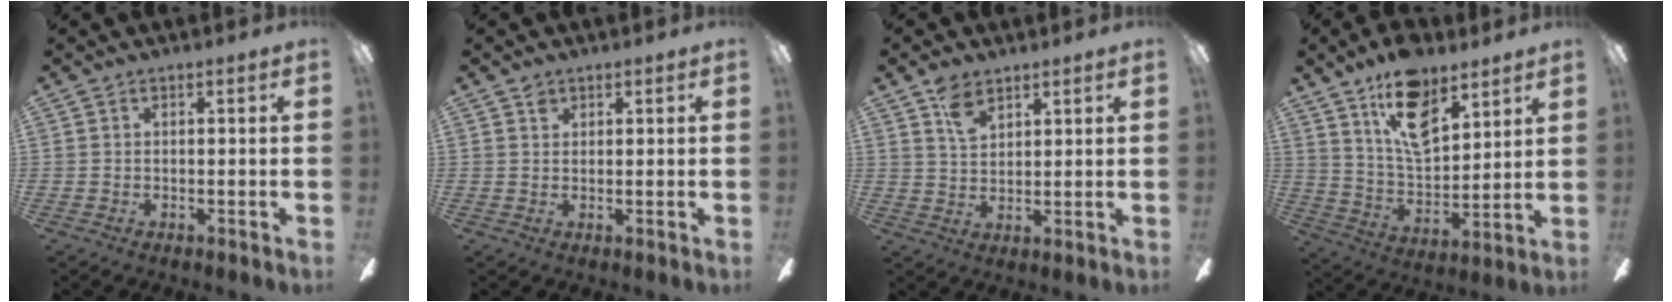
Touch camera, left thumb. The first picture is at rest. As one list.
[{"total": 1.5, "force": [1.0, 1.0, 0.4], "torque": [-0.002, -0.003, 0.018]}, {"total": 5.6, "force": [3.8, 2.9, 2.9], "torque": [-0.050, -0.011, 0.069]}, {"total": 16.0, "force": [10.3, 7.8, 9.4], "torque": [-0.166, -0.040, 0.186]}]